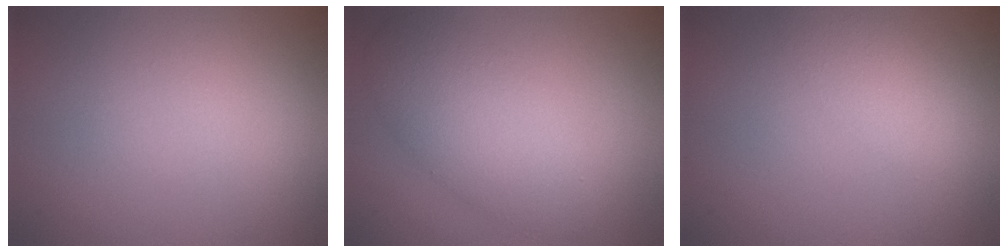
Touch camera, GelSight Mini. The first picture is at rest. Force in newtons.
{"total": 5.1, "press": 5.1, "slide": 0.3}
{"total": 2.7, "press": 2.7, "slide": 0.1}